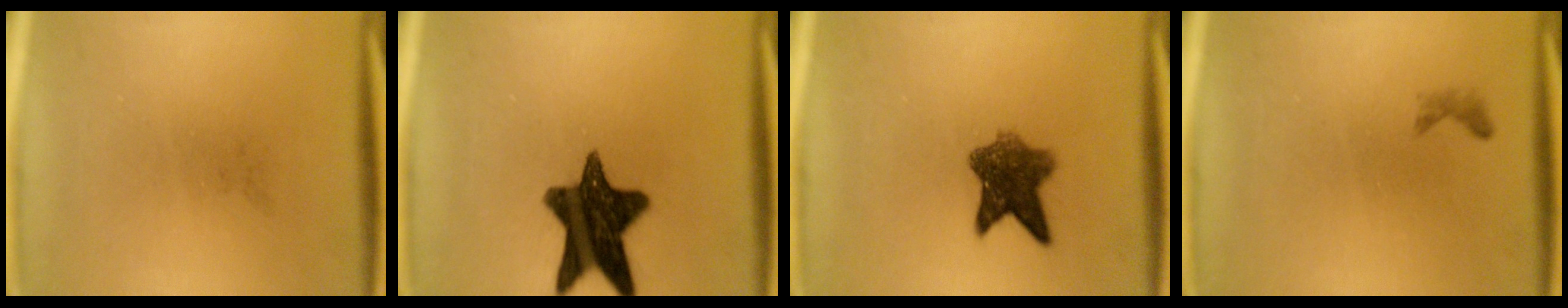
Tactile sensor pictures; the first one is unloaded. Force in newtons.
{"total": 13.6}
{"total": 7.1}
{"total": 0.6}